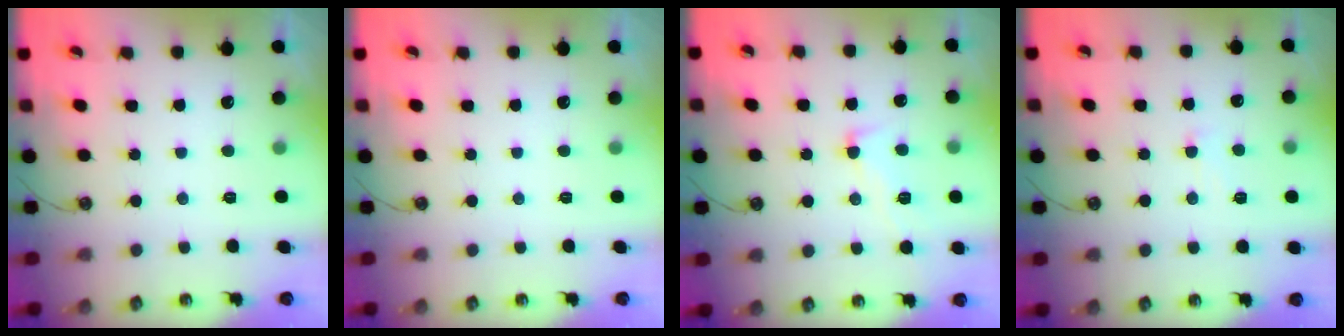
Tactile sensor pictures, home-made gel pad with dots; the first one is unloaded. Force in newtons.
{"total": 0.0}
{"total": 3.3, "press": 3.2, "slide": 1.0}
{"total": 0.8, "press": 0.1, "slide": 0.8}